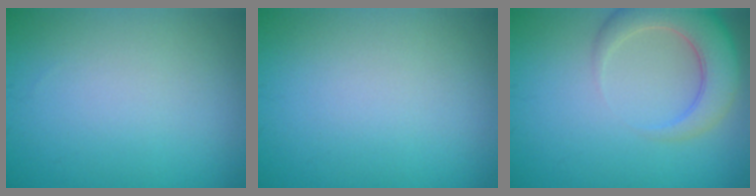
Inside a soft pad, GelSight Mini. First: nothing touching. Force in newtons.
{"total": 0.0}
{"total": 5.7, "press": 5.6, "slide": 0.6}